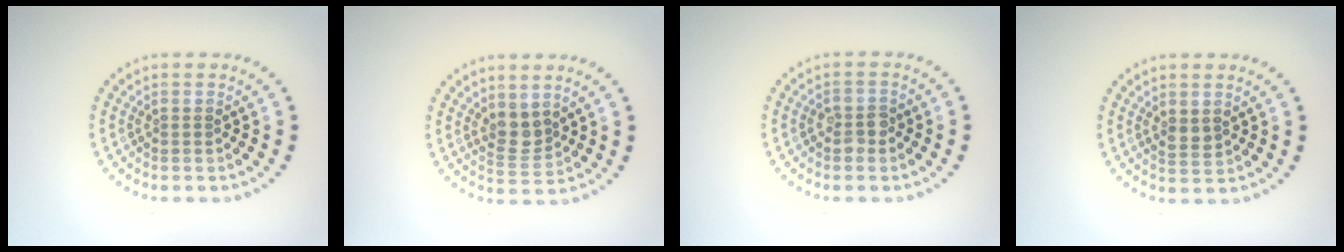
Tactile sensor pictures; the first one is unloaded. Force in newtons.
{"total": 2.3, "press": 1.9, "slide": 1.4}
{"total": 1.8, "press": 1.8, "slide": 0.3}
{"total": 1.4, "press": 1.4, "slide": 0.4}